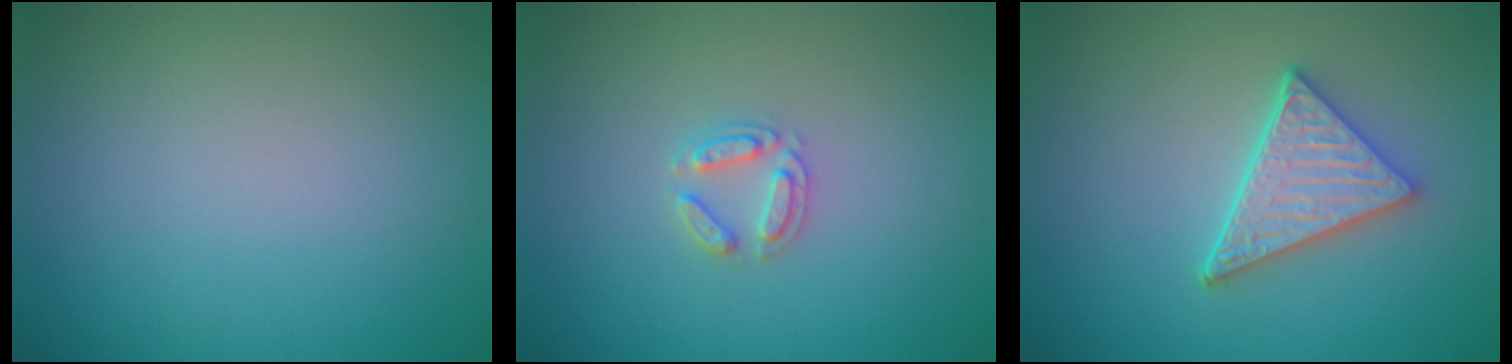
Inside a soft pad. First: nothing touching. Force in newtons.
{"total": 1.9, "press": 1.9, "slide": 0.3}
{"total": 4.6, "press": 3.7, "slide": 2.8}